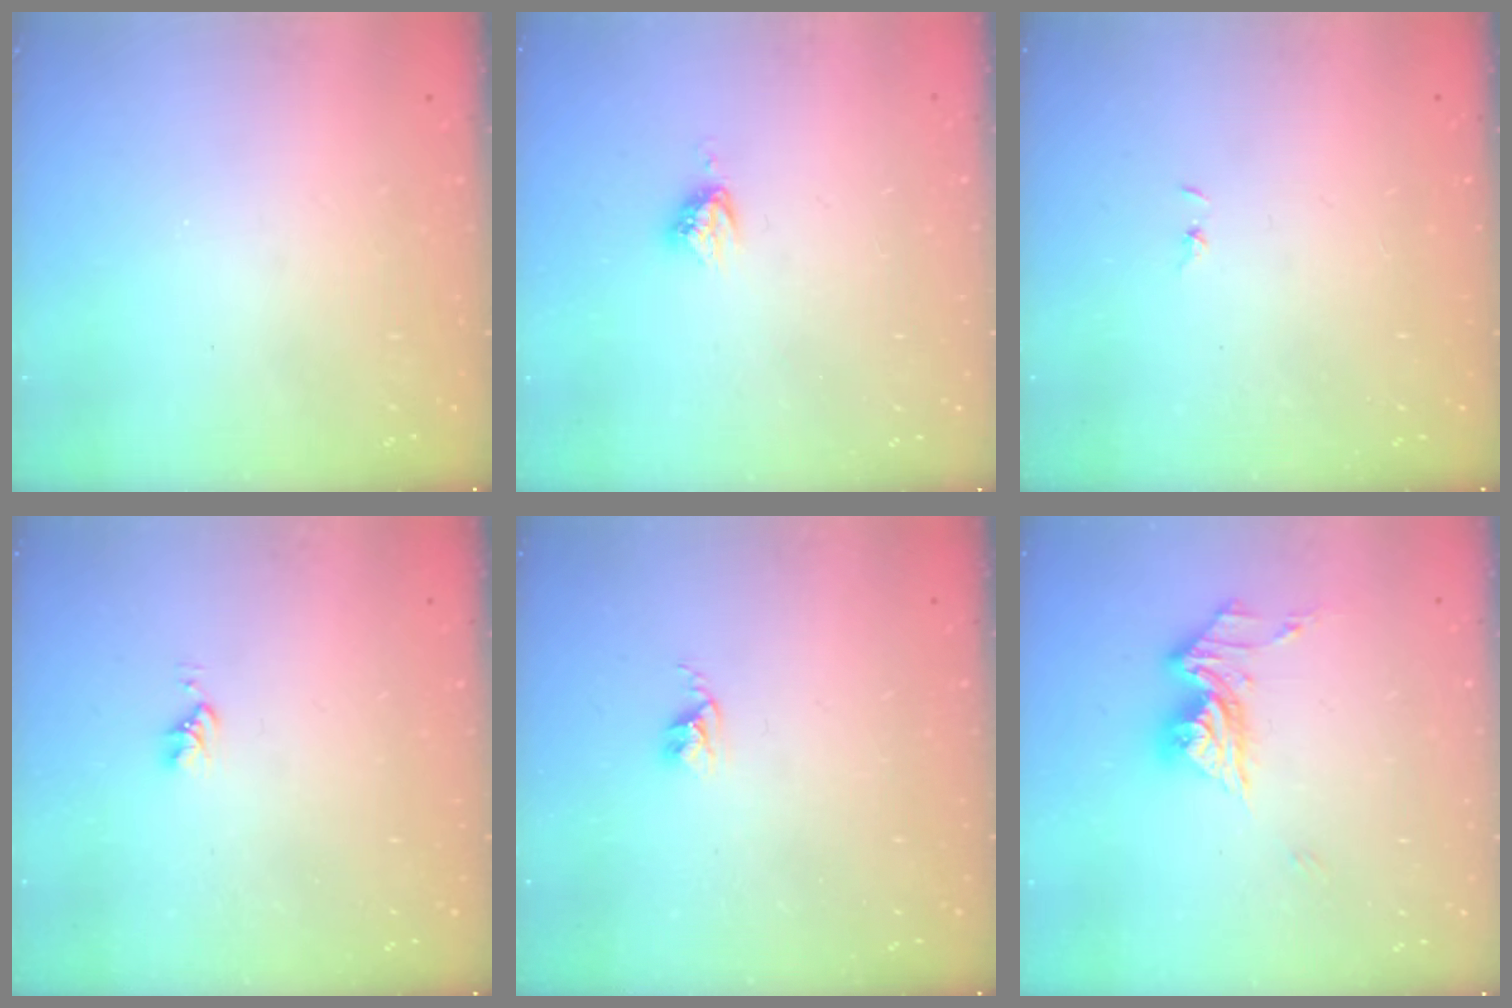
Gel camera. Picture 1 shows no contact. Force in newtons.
{"total": 4.9, "press": 4.8, "slide": 0.4}
{"total": 0.7, "press": 0.7, "slide": 0.1}
{"total": 3.0, "press": 3.0, "slide": 0.4}
{"total": 2.4, "press": 2.4, "slide": 0.3}
{"total": 12.3, "press": 12.3, "slide": 1.4}